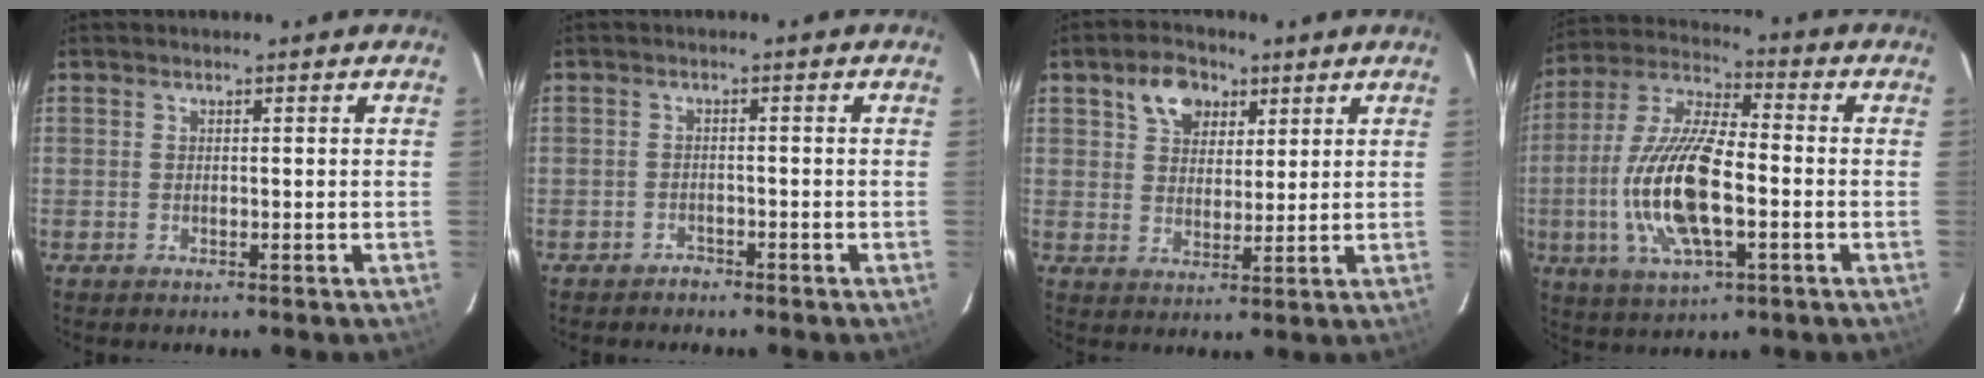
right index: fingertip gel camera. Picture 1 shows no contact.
{"total": 1.8, "force": [-1.6, 0.9, 0.0], "torque": [-0.004, 0.005, -0.026]}
{"total": 7.5, "force": [3.8, 5.2, 3.8], "torque": [-0.063, 0.020, 0.069]}
{"total": 17.1, "force": [-3.3, 6.3, 15.5], "torque": [-0.324, -0.003, -0.065]}